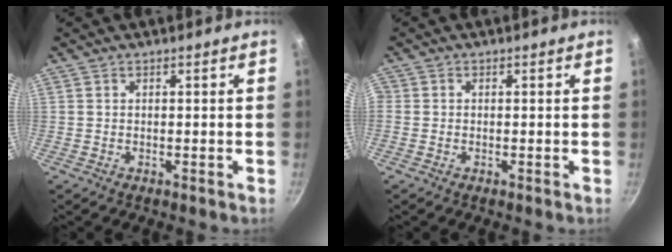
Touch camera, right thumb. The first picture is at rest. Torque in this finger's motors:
{"motor_torque": [-0.52, 0.86, 0.20, 0.05, 0.03]}